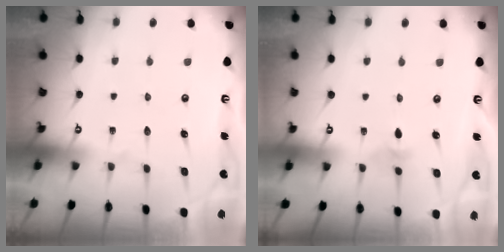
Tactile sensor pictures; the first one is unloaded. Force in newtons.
{"total": 3.7, "press": 3.5, "slide": 0.9}